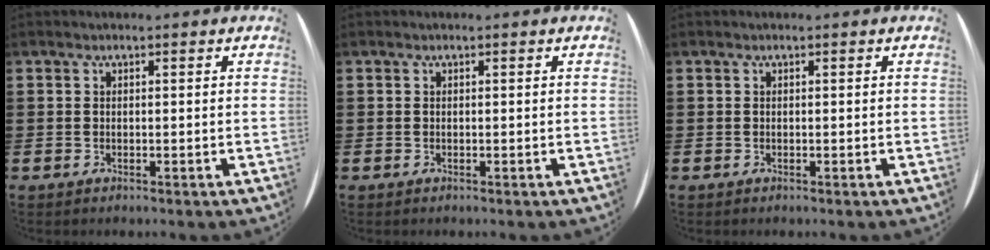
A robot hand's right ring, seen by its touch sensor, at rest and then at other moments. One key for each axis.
{"total": 0.0}
{"total": 0.0}